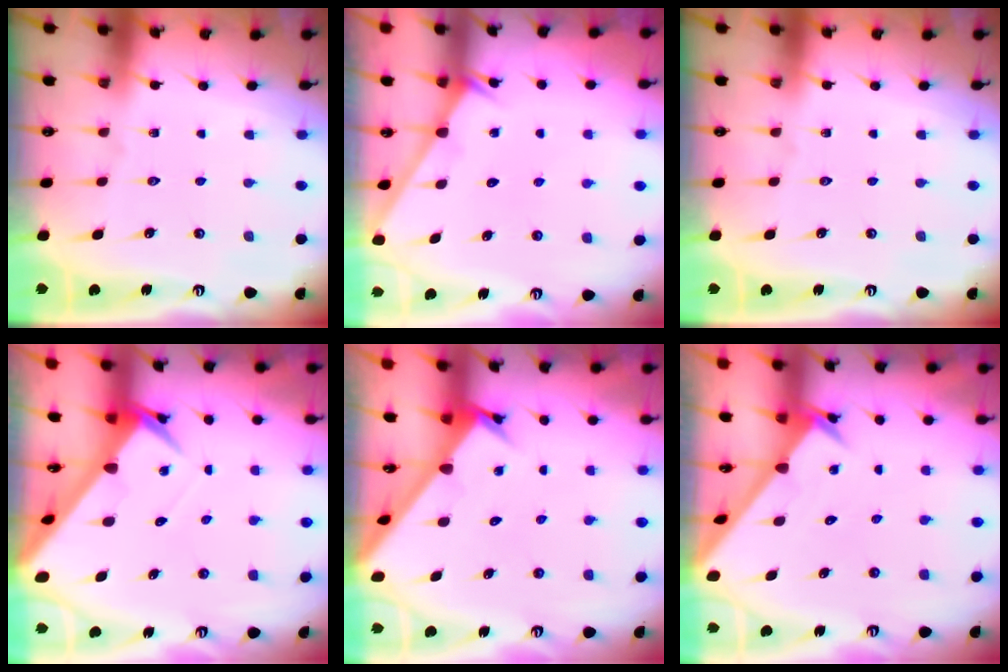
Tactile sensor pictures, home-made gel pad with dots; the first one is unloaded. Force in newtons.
{"total": 0.9, "press": 0.8, "slide": 0.2}
{"total": 0.0}
{"total": 4.4, "press": 4.4, "slide": 0.3}
{"total": 2.7, "press": 2.7, "slide": 0.3}
{"total": 2.7, "press": 2.7, "slide": 0.2}